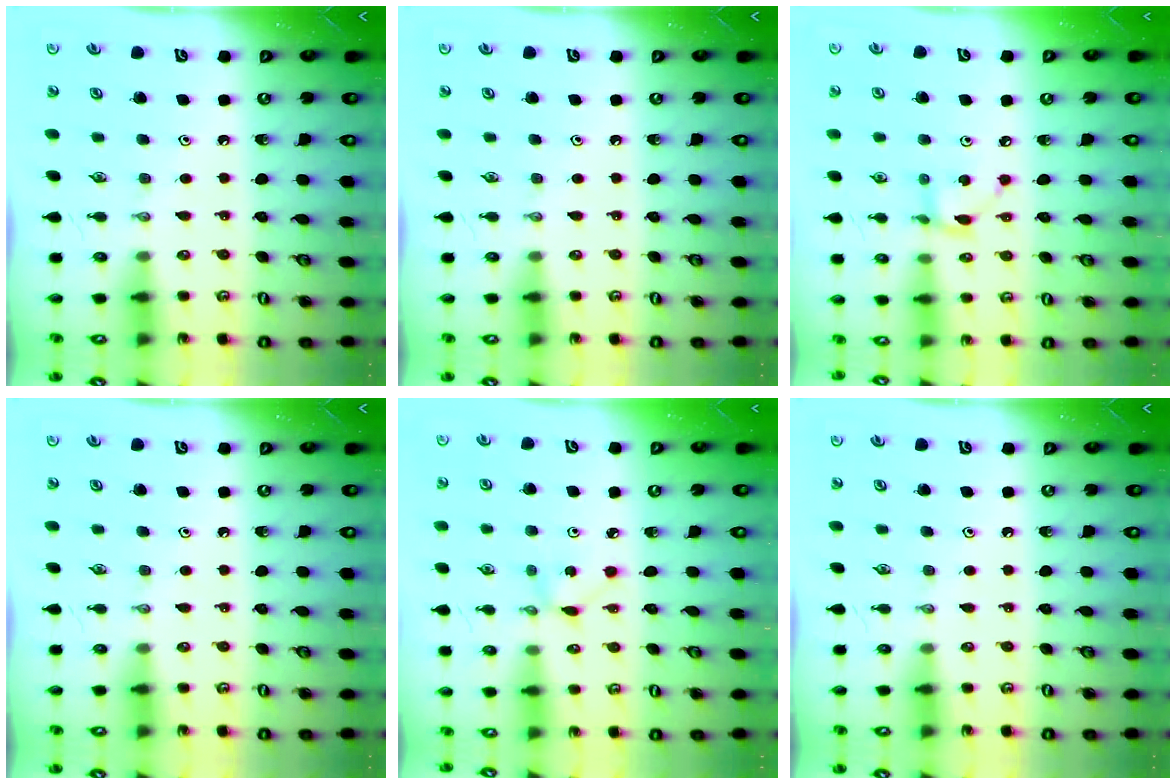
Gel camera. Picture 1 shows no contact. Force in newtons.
{"total": 0.0}
{"total": 3.5, "press": 3.5, "slide": 0.1}
{"total": 0.0}
{"total": 1.6, "press": 1.5, "slide": 0.1}
{"total": 0.0}